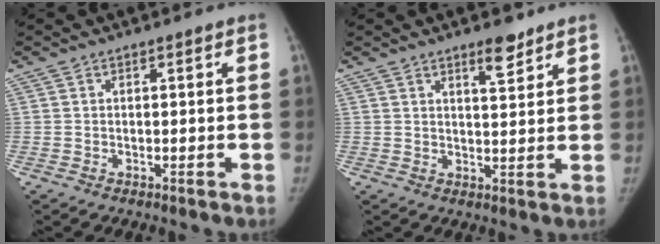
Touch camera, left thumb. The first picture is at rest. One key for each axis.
{"total": 4.5, "fx": 3.4, "fy": 1.3, "fz": 2.7, "tx": -0.029, "ty": -0.026, "tz": 0.051}